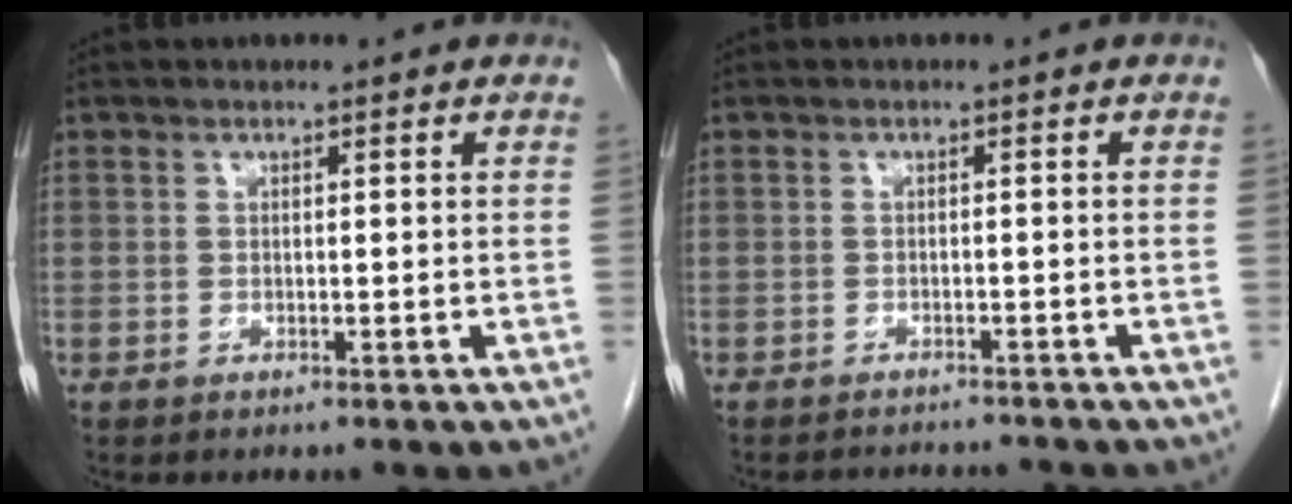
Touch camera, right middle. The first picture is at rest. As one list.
[{"total": 5.2, "force": [-5.0, 0.8, 0.8], "torque": [-0.006, -0.001, -0.066]}]